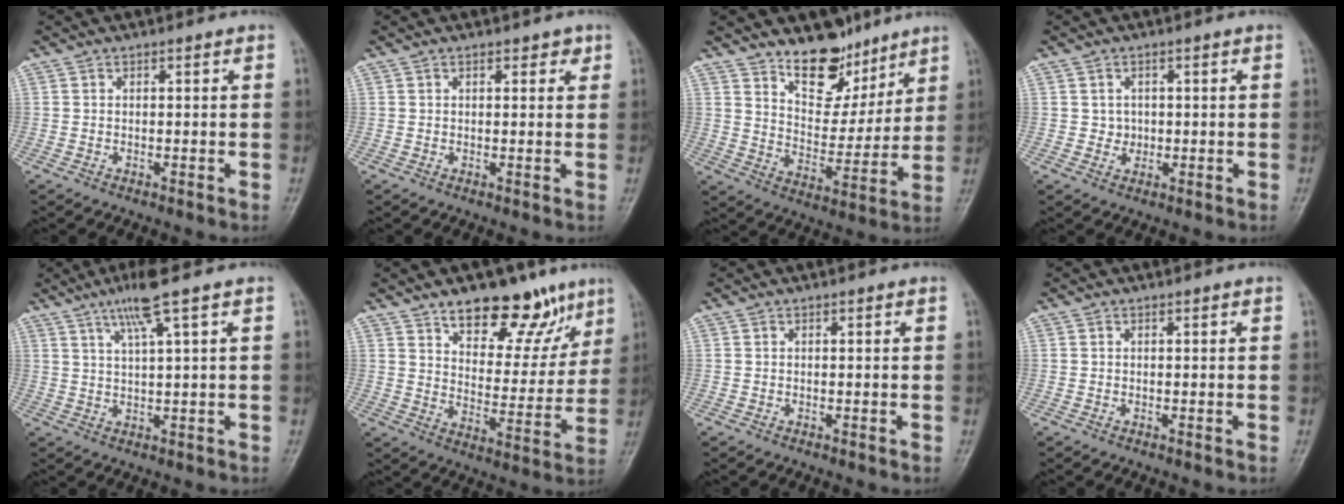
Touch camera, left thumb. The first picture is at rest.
{"total": 2.2, "force": [1.3, 1.2, 1.3], "torque": [-0.003, -0.003, 0.014]}
{"total": 11.9, "force": [9.0, 6.3, 4.4], "torque": [-0.030, -0.069, 0.158]}
{"total": 2.1, "force": [0.2, 2.0, 0.6], "torque": [0.003, 0.003, 0.004]}
{"total": 6.4, "force": [3.6, -0.1, 5.2], "torque": [-0.104, -0.008, 0.072]}
{"total": 16.9, "force": [11.1, 8.4, 9.6], "torque": [-0.067, -0.063, 0.170]}
{"total": 0.0}
{"total": 0.0}